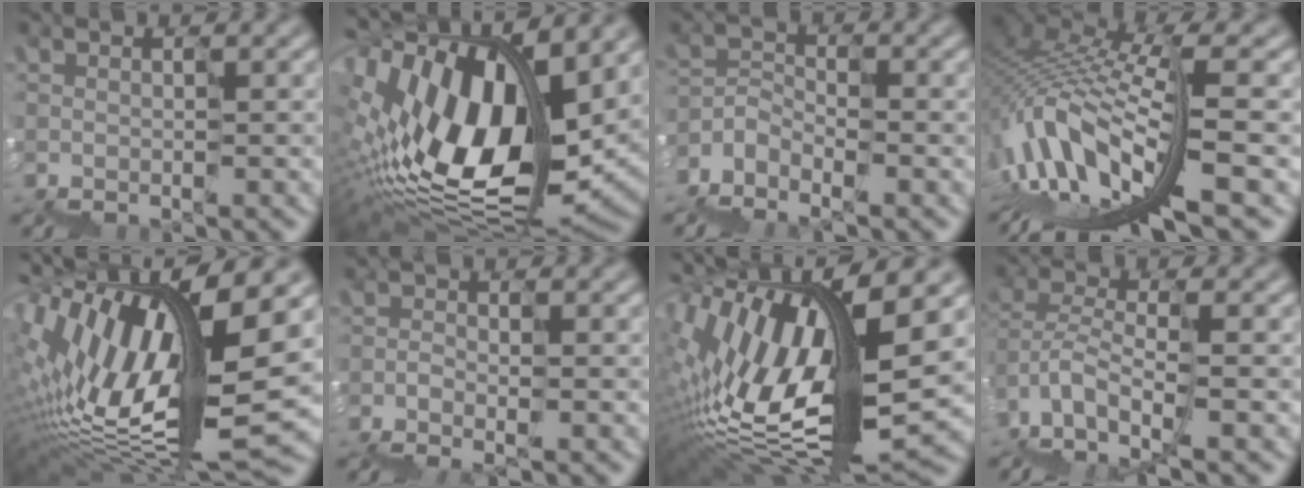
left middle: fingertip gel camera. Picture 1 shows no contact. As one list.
[{"total": 16.1, "force": [5.1, 8.6, 12.6], "torque": [-0.248, 0.027, 0.085]}, {"total": 2.9, "force": [-2.7, 1.2, 0.0], "torque": [-0.014, 0.007, -0.052]}, {"total": 10.7, "force": [-3.0, 3.6, 9.7], "torque": [-0.230, 0.017, -0.035]}, {"total": 14.9, "force": [3.2, 5.8, 13.4], "torque": [-0.265, 0.020, 0.060]}, {"total": 1.1, "force": [-0.7, 0.3, 0.8], "torque": [-0.028, 0.001, -0.016]}, {"total": 15.1, "force": [2.9, 5.8, 13.6], "torque": [-0.266, 0.015, 0.058]}, {"total": 4.1, "force": [-0.5, 3.0, 2.8], "torque": [-0.055, 0.015, -0.012]}]